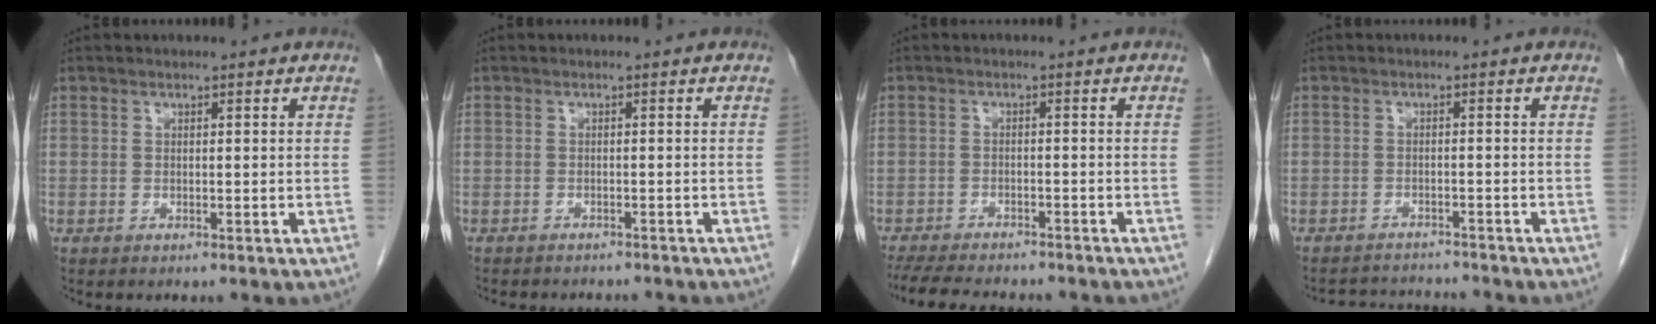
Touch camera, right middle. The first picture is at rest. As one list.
[{"total": 7.0, "force": [-6.3, 1.9, 2.1], "torque": [-0.025, 0.000, -0.077]}, {"total": 13.4, "force": [-11.6, 3.2, 5.8], "torque": [-0.113, -0.016, -0.160]}, {"total": 5.4, "force": [-5.4, 0.0, 0.2], "torque": [-0.002, 0.001, -0.086]}]